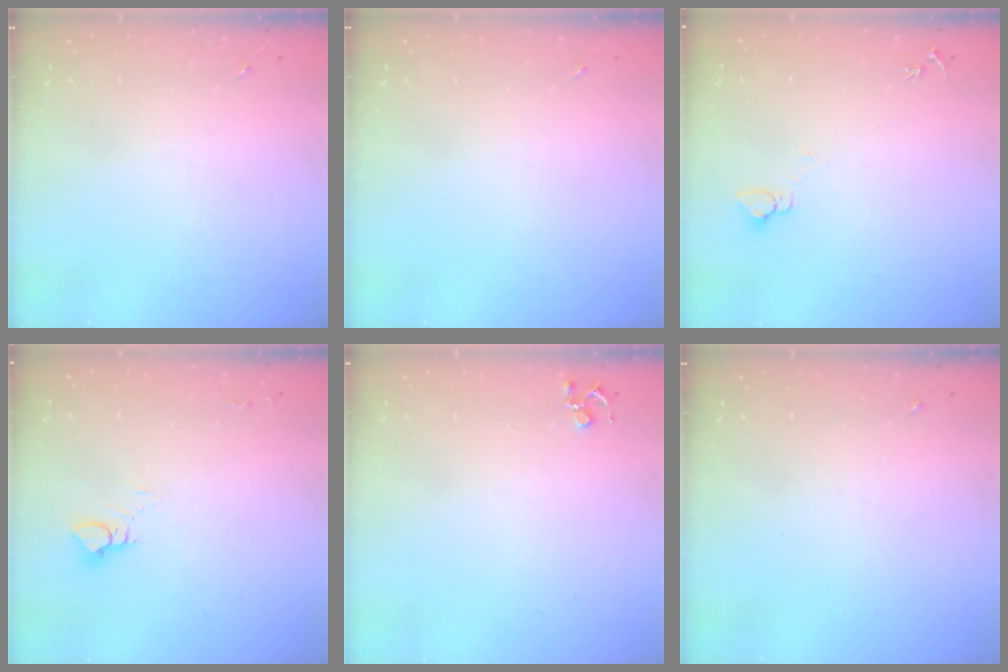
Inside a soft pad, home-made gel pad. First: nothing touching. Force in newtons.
{"total": 0.0}
{"total": 2.7, "press": 2.7, "slide": 0.2}
{"total": 4.6, "press": 4.5, "slide": 0.5}
{"total": 3.9, "press": 3.9, "slide": 0.5}
{"total": 0.0}